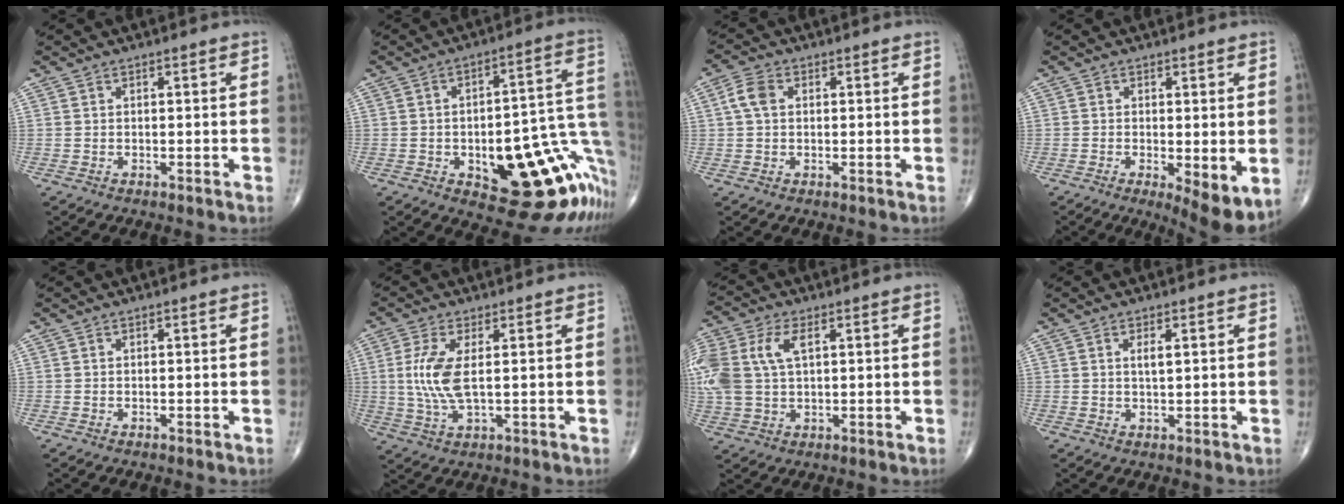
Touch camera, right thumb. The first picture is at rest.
{"total": 23.7, "force": [-8.5, 9.7, 19.9], "torque": [-0.168, 0.063, -0.092]}
{"total": 4.0, "force": [0.7, 2.8, 2.9], "torque": [-0.063, 0.012, 0.011]}
{"total": 7.0, "force": [-1.4, 2.1, 6.6], "torque": [-0.100, -0.023, -0.020]}
{"total": 0.0}
{"total": 7.8, "force": [0.8, 2.6, 7.2], "torque": [-0.176, -0.008, 0.020]}
{"total": 15.7, "force": [4.0, 9.6, 11.8], "torque": [-0.311, 0.019, 0.077]}
{"total": 2.1, "force": [0.8, 0.6, 1.9], "torque": [-0.034, -0.004, 0.014]}